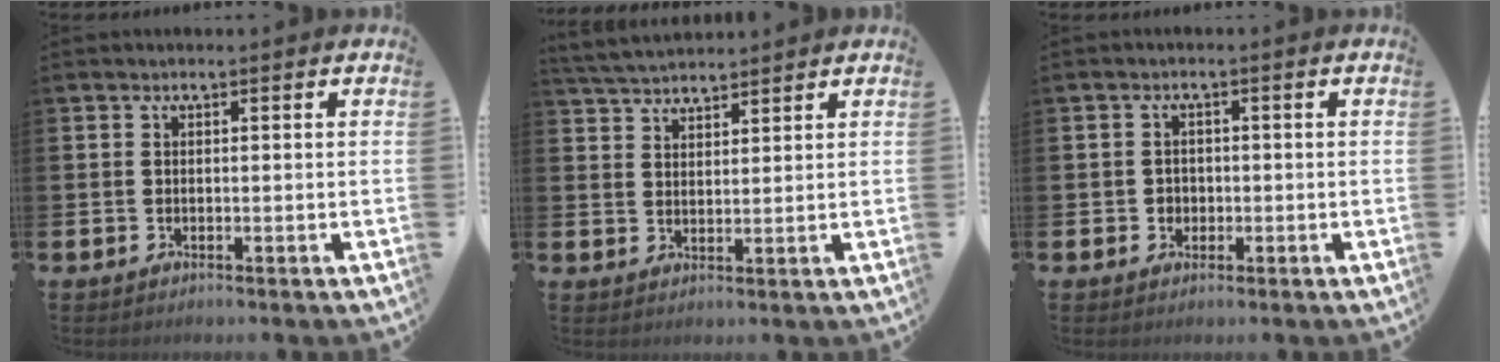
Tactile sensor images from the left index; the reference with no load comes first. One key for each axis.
{"total": 3.9, "fx": 3.9, "fy": 0.6, "fz": 0.4, "tx": -0.027, "ty": -0.013, "tz": 0.072}
{"total": 1.7, "fx": -0.2, "fy": 1.7, "fz": 0.3, "tx": -0.002, "ty": 0.005, "tz": -0.009}